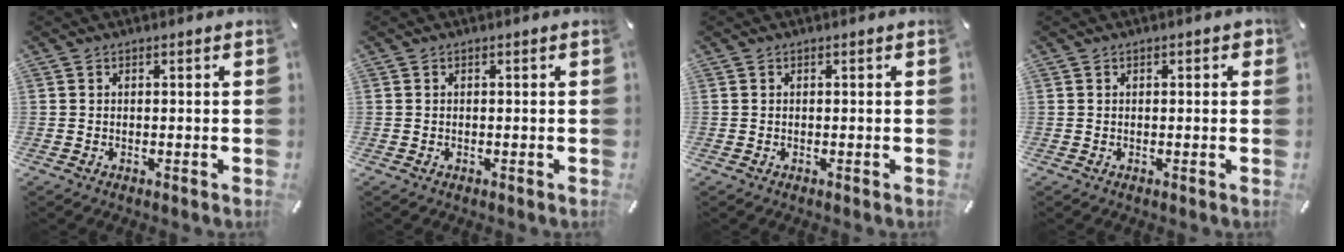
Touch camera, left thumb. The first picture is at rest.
{"total": 0.0}
{"total": 0.0}
{"total": 1.1, "force": [0.2, 0.7, 0.8], "torque": [-0.008, 0.002, 0.000]}